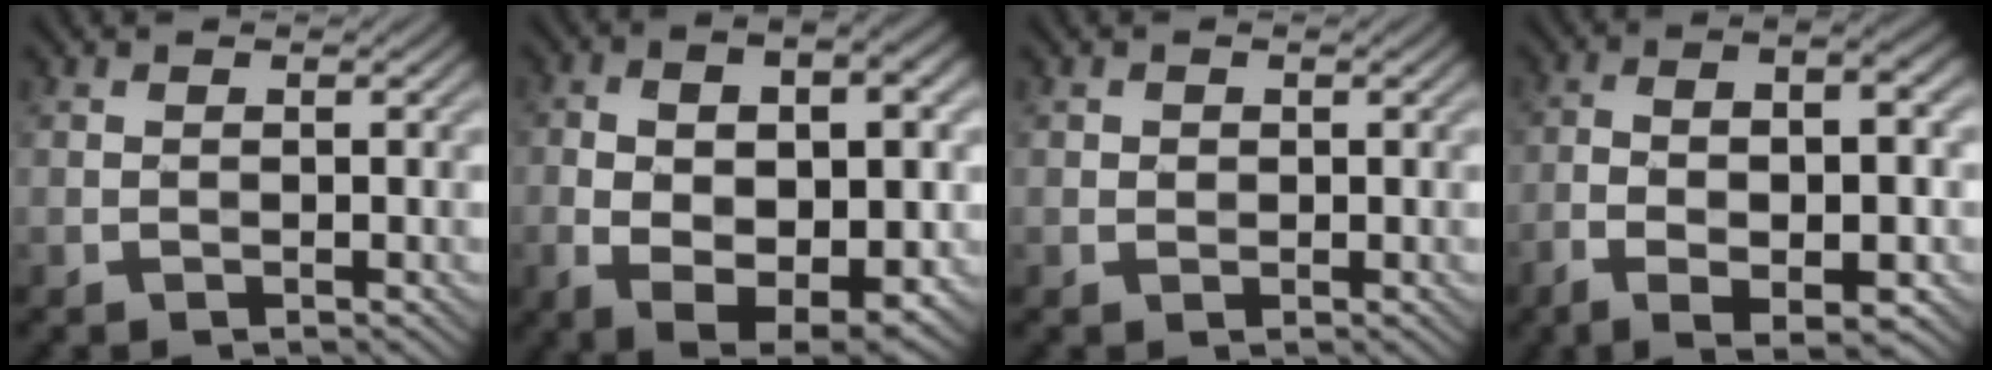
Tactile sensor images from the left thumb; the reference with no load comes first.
{"total": 13.9, "force": [-1.6, 7.1, 11.9], "torque": [-0.175, -0.013, 0.000]}
{"total": 0.8, "force": [0.2, 0.7, 0.2], "torque": [-0.004, -0.002, 0.002]}
{"total": 10.7, "force": [-3.7, 3.8, 9.3], "torque": [-0.172, -0.008, -0.052]}